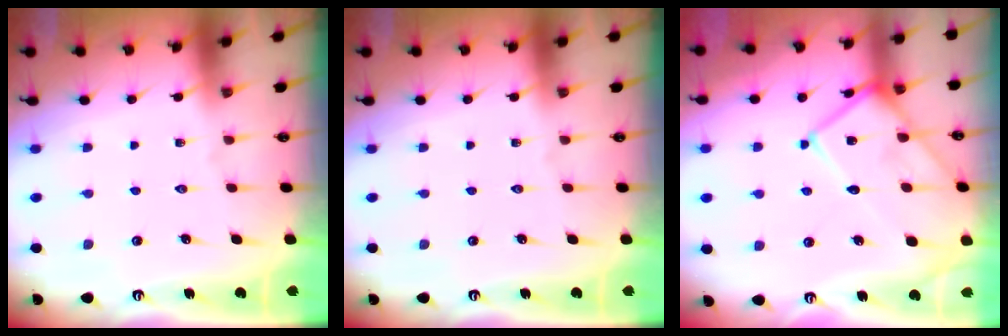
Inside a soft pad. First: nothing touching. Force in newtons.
{"total": 0.0}
{"total": 14.8, "press": 14.8, "slide": 1.1}